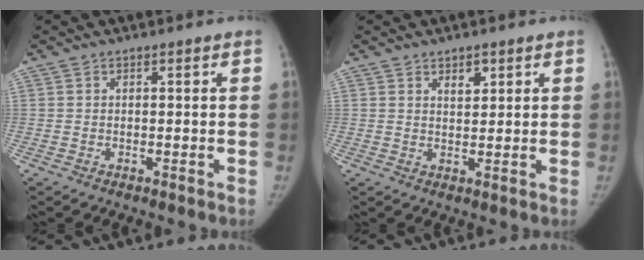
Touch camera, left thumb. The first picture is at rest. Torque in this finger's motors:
{"motor_torque": [-0.02, -0.04, 0.08, 0.31, 0.00]}